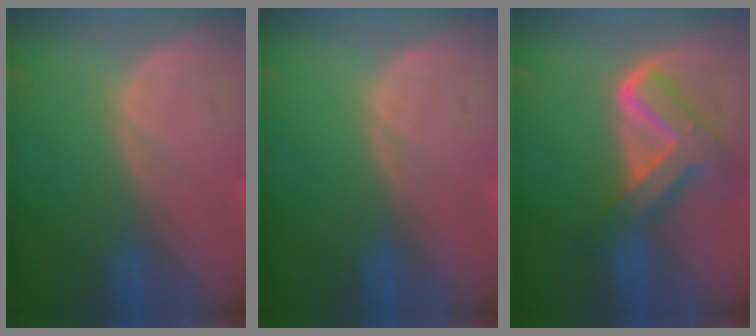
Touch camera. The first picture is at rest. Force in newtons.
{"total": 0.0}
{"total": 8.4, "press": 8.4, "slide": 0.6}